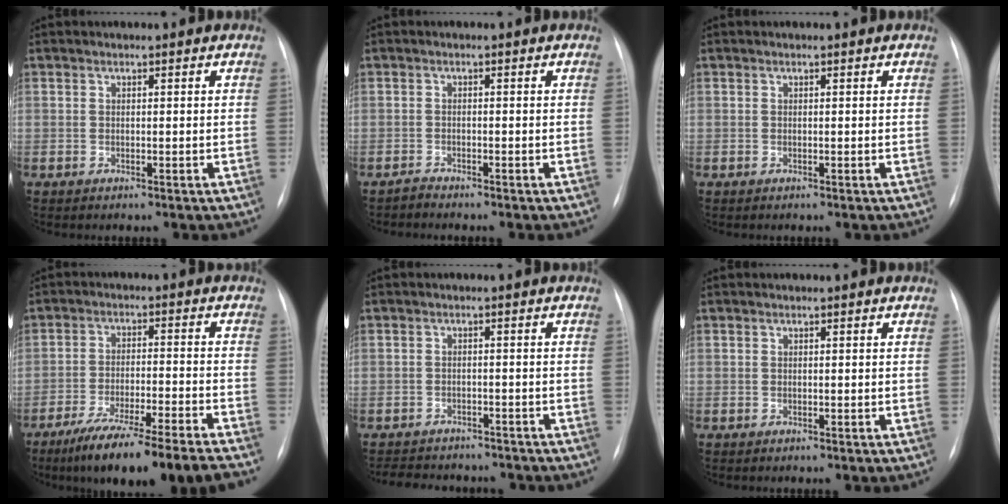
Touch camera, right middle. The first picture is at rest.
{"total": 1.0, "force": [-1.0, -0.2, -0.2], "torque": [0.002, -0.005, -0.018]}
{"total": 0.0}
{"total": 15.8, "force": [-12.8, -0.8, 9.2], "torque": [-0.133, -0.031, -0.205]}
{"total": 10.5, "force": [-9.3, 4.1, 2.8], "torque": [-0.052, 0.008, -0.116]}
{"total": 0.0}